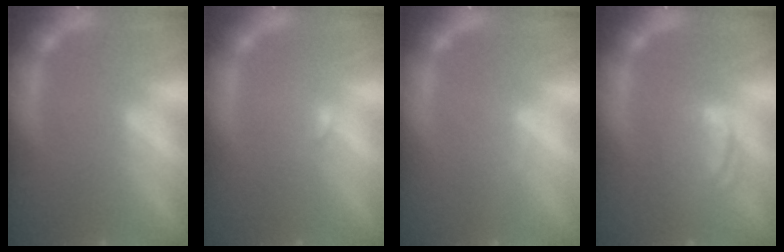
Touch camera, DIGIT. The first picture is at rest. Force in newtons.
{"total": 1.0}
{"total": 1.0}
{"total": 4.0}